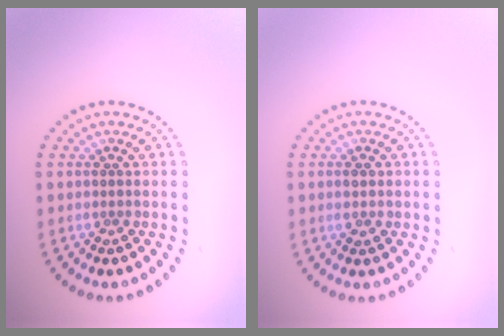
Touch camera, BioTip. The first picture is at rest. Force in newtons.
{"total": 1.4, "press": 1.4, "slide": 0.1}